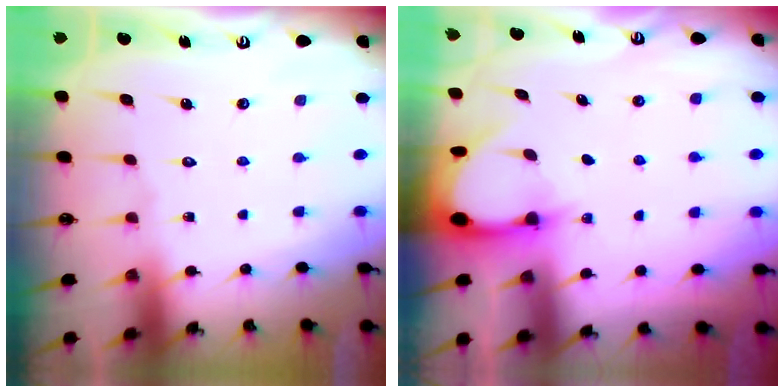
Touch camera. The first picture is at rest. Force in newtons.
{"total": 3.0, "press": 3.0, "slide": 0.4}